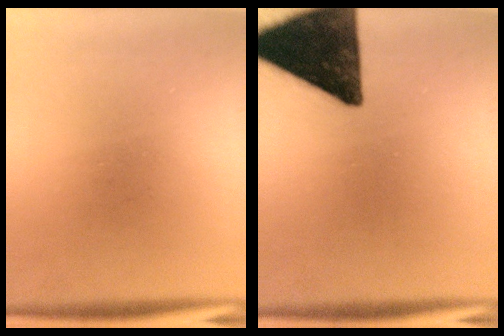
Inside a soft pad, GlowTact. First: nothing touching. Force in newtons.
{"total": 15.3}